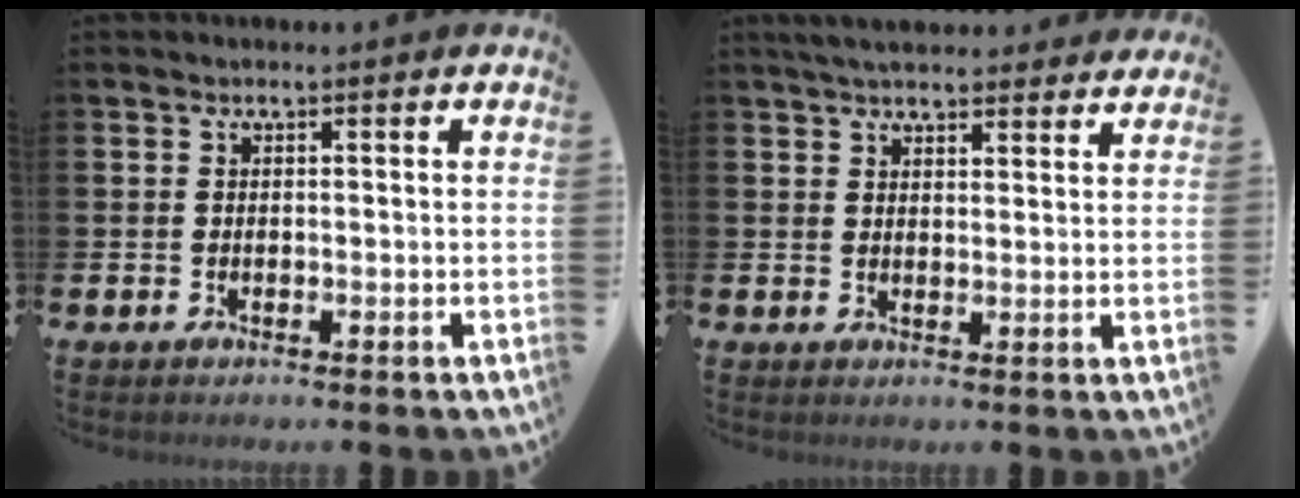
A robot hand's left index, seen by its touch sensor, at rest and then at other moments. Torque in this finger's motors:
{"motor_torque": [1.02, -1.12, 0.31, 0.06]}